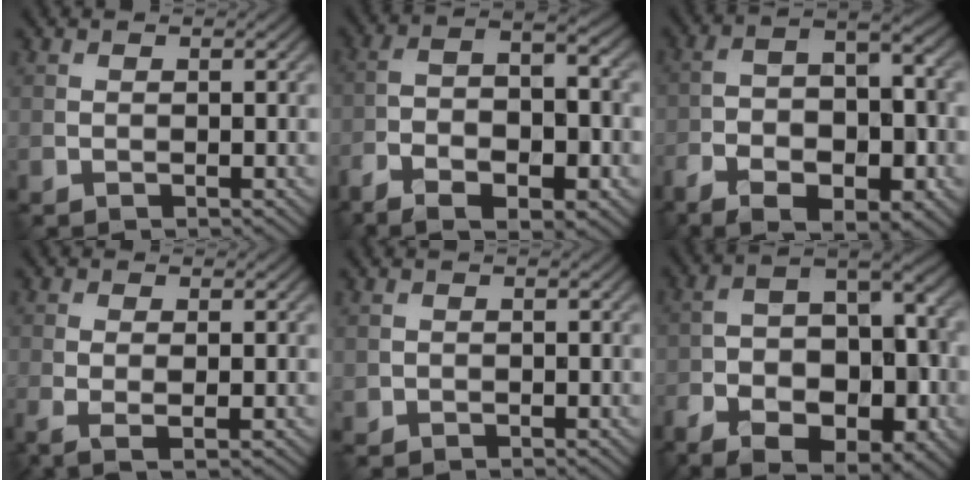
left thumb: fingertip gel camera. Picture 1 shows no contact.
{"total": 12.6, "force": [-6.5, 4.2, 9.9], "torque": [-0.191, -0.021, -0.102]}
{"total": 13.5, "force": [-6.6, 5.9, 10.2], "torque": [-0.182, -0.026, -0.101]}
{"total": 2.9, "force": [-0.5, 0.8, 2.8], "torque": [-0.063, -0.004, -0.010]}
{"total": 0.8, "force": [0.0, 0.8, 0.1], "torque": [-0.002, -0.006, 0.000]}
{"total": 14.2, "force": [-6.8, 7.5, 9.9], "torque": [-0.166, -0.020, -0.104]}